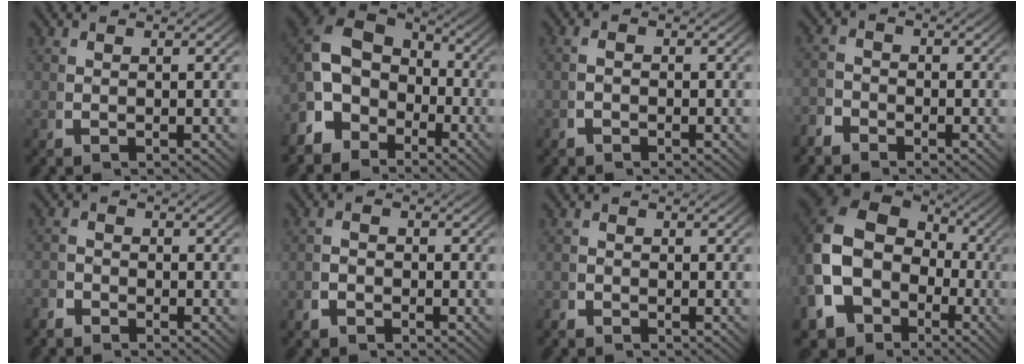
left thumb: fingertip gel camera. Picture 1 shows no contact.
{"total": 10.3, "force": [0.5, 7.7, 6.8], "torque": [-0.150, -0.021, 0.014]}
{"total": 0.9, "force": [-0.5, 0.4, 0.6], "torque": [-0.013, 0.000, -0.013]}
{"total": 1.9, "force": [-1.7, 1.0, 0.2], "torque": [0.004, -0.011, -0.034]}
{"total": 1.6, "force": [-1.4, 0.8, 0.1], "torque": [0.004, -0.009, -0.031]}
{"total": 1.3, "force": [-0.9, 0.7, 0.6], "torque": [-0.009, -0.002, -0.023]}
{"total": 0.9, "force": [-0.8, 0.4, 0.0], "torque": [0.004, -0.006, -0.019]}
{"total": 13.4, "force": [-0.7, 10.6, 8.3], "torque": [-0.195, -0.046, 0.003]}